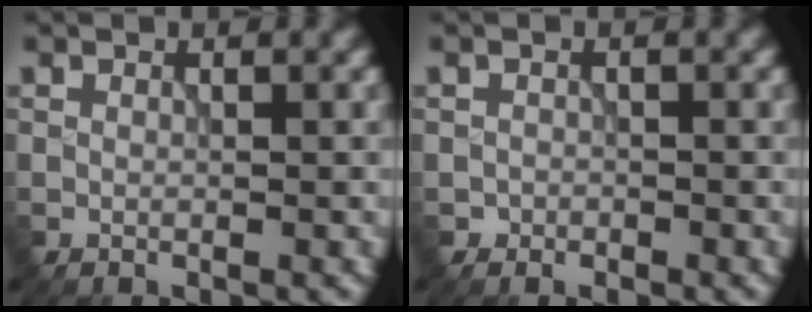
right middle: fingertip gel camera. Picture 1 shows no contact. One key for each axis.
{"total": 0.8, "fx": -0.5, "fy": 0.6, "fz": -0.2, "tx": 0.008, "ty": 0.000, "tz": -0.009}